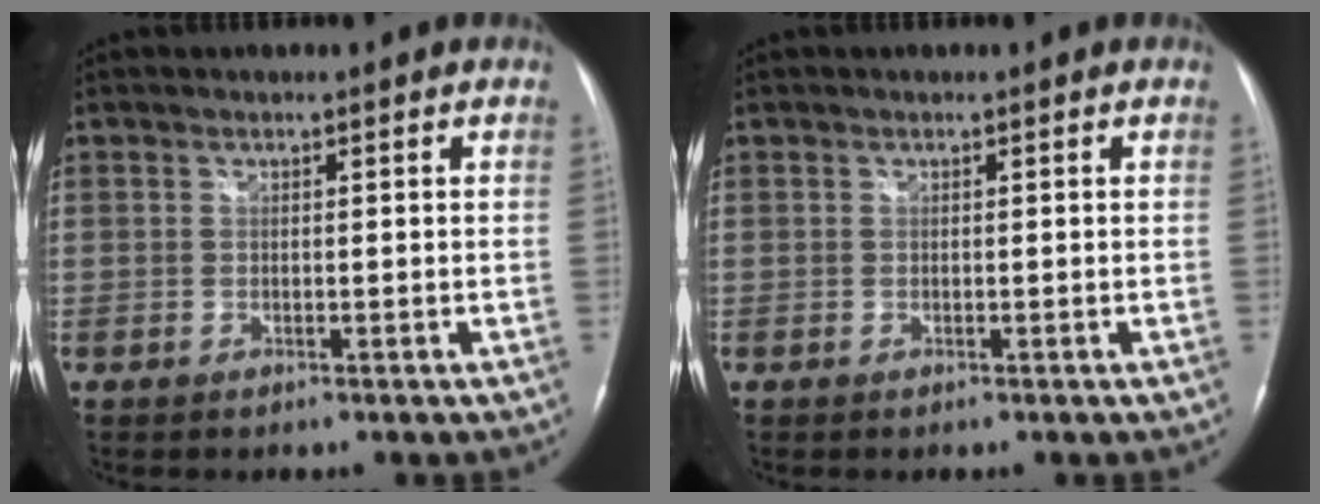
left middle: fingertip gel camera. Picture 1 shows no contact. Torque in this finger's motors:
{"motor_torque": [-0.08, -0.07, 0.00, 0.00]}